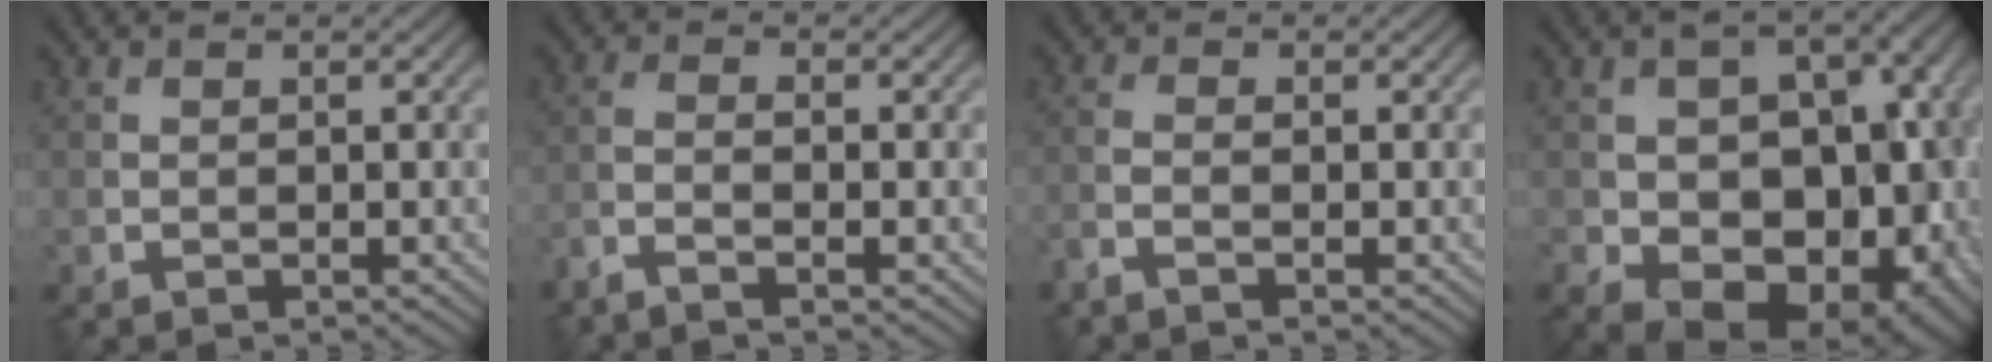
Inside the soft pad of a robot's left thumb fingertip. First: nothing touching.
{"total": 2.8, "force": [-1.8, 0.3, 2.0], "torque": [-0.041, -0.002, -0.050]}
{"total": 2.1, "force": [-1.2, 0.3, 1.6], "torque": [-0.037, 0.000, -0.036]}
{"total": 16.2, "force": [-4.1, 11.1, 11.0], "torque": [-0.135, -0.028, -0.039]}